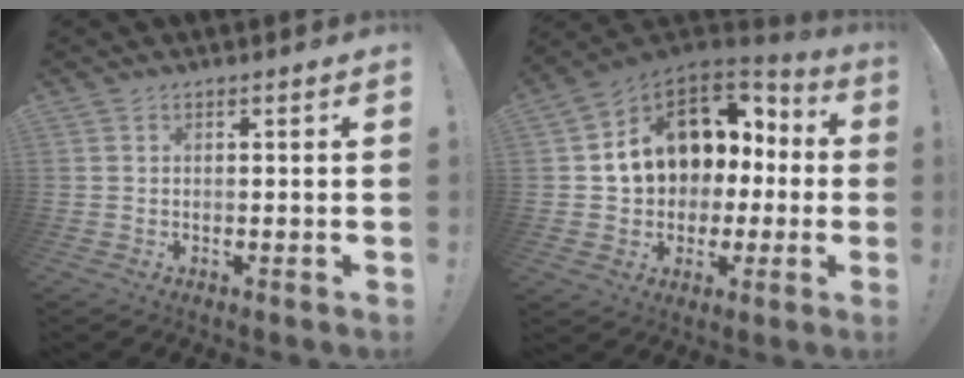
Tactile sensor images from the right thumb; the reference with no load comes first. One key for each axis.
{"total": 13.8, "fx": 4.1, "fy": 11.2, "fz": 6.9, "tx": -0.103, "ty": -0.019, "tz": 0.091}